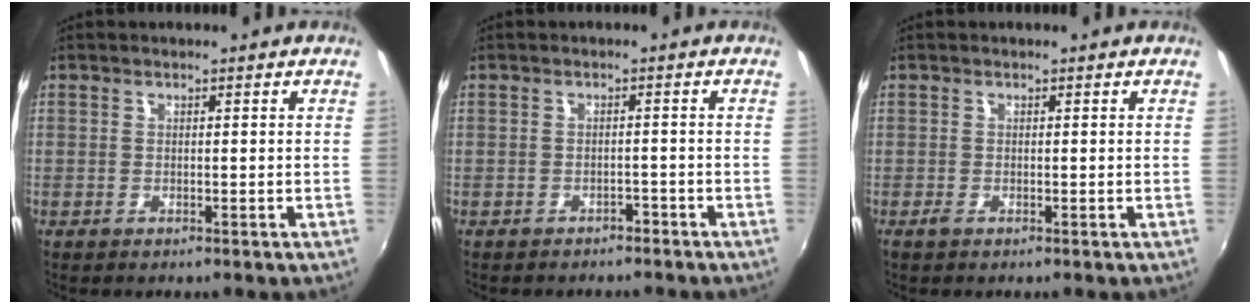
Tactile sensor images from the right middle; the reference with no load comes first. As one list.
[{"total": 4.1, "force": [-3.6, 1.7, 1.0], "torque": [-0.027, -0.008, -0.046]}, {"total": 0.9, "force": [-0.7, 0.3, 0.5], "torque": [-0.010, -0.003, -0.014]}]